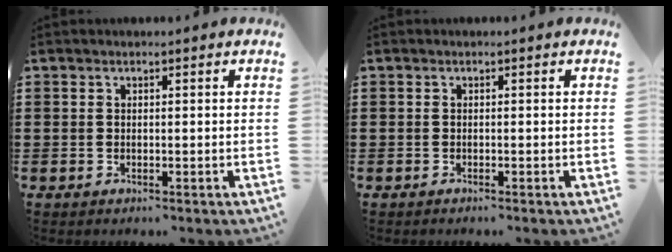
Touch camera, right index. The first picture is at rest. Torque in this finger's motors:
{"motor_torque": [0.83, 1.23, 0.02, 0.02]}